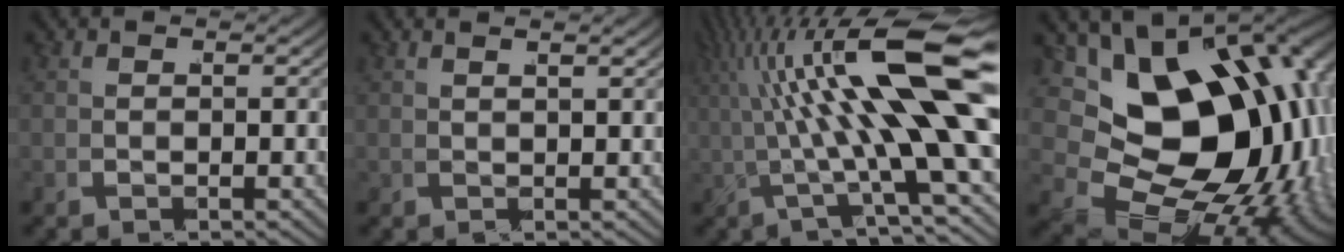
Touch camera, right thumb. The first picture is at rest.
{"total": 1.4, "force": [0.9, -0.1, 1.1], "torque": [-0.026, -0.003, 0.025]}
{"total": 11.7, "force": [1.7, 3.3, 11.1], "torque": [-0.180, 0.005, 0.028]}
{"total": 23.1, "force": [-1.2, 15.9, 16.7], "torque": [-0.308, -0.059, 0.002]}